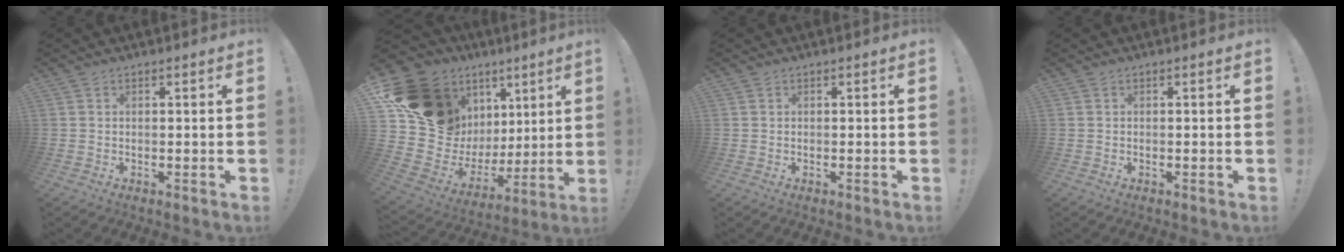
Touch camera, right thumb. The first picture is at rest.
{"total": 21.2, "force": [11.6, 14.8, 9.8], "torque": [-0.151, -0.081, 0.253]}
{"total": 0.0}
{"total": 0.0}